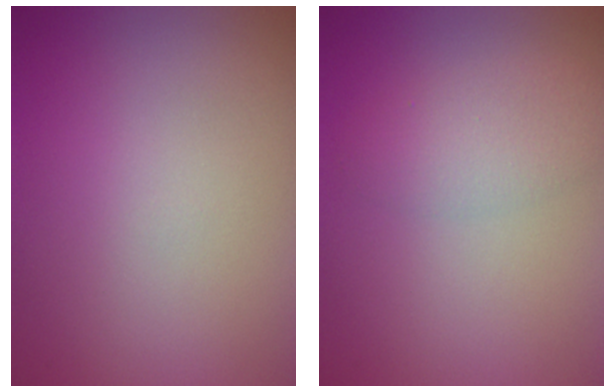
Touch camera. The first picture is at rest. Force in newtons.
{"total": 2.5, "press": 2.5, "slide": 0.1}